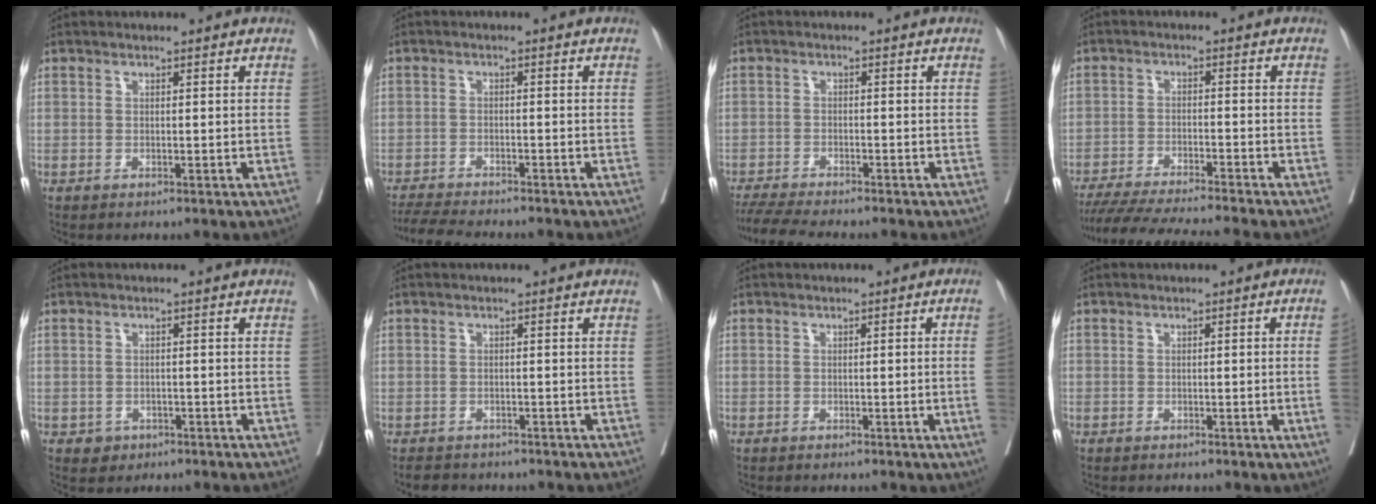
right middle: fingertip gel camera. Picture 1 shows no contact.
{"total": 8.2, "force": [-7.5, 0.3, 3.3], "torque": [-0.053, -0.017, -0.120]}
{"total": 7.6, "force": [-6.9, -0.2, 3.3], "torque": [-0.053, -0.019, -0.113]}
{"total": 14.1, "force": [-12.6, -1.4, 6.2], "torque": [-0.086, -0.032, -0.201]}
{"total": 2.0, "force": [-1.1, 1.6, 0.4], "torque": [-0.008, 0.004, -0.012]}
{"total": 2.9, "force": [-2.5, 1.4, 0.3], "torque": [-0.013, -0.003, -0.039]}
{"total": 2.9, "force": [-0.7, -1.0, 2.7], "torque": [-0.038, -0.004, -0.010]}
{"total": 2.8, "force": [-0.7, -1.0, 2.5], "torque": [-0.036, -0.004, -0.010]}